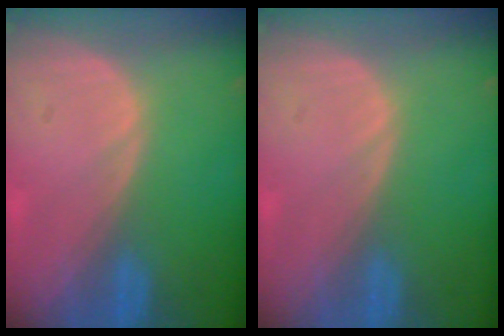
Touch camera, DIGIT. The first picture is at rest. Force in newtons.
{"total": 0.0}